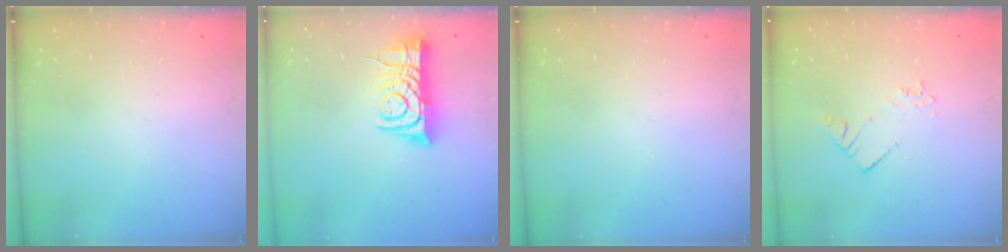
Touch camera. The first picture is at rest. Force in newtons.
{"total": 10.2, "press": 10.1, "slide": 1.2}
{"total": 0.0}
{"total": 2.8, "press": 2.8, "slide": 0.1}